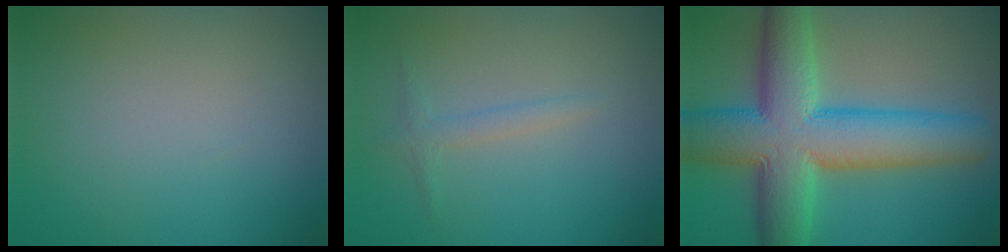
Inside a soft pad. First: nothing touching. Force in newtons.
{"total": 1.3, "press": 1.3, "slide": 0.0}
{"total": 12.2, "press": 12.2, "slide": 0.4}